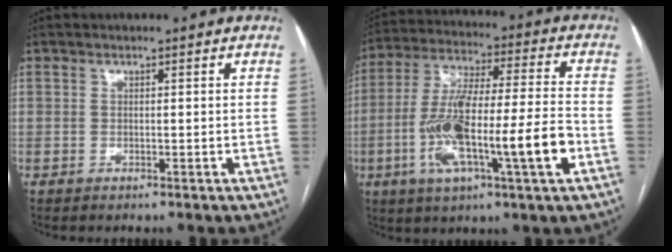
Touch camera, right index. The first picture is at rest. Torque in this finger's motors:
{"motor_torque": [1.54, -0.53, 0.97, 0.21]}